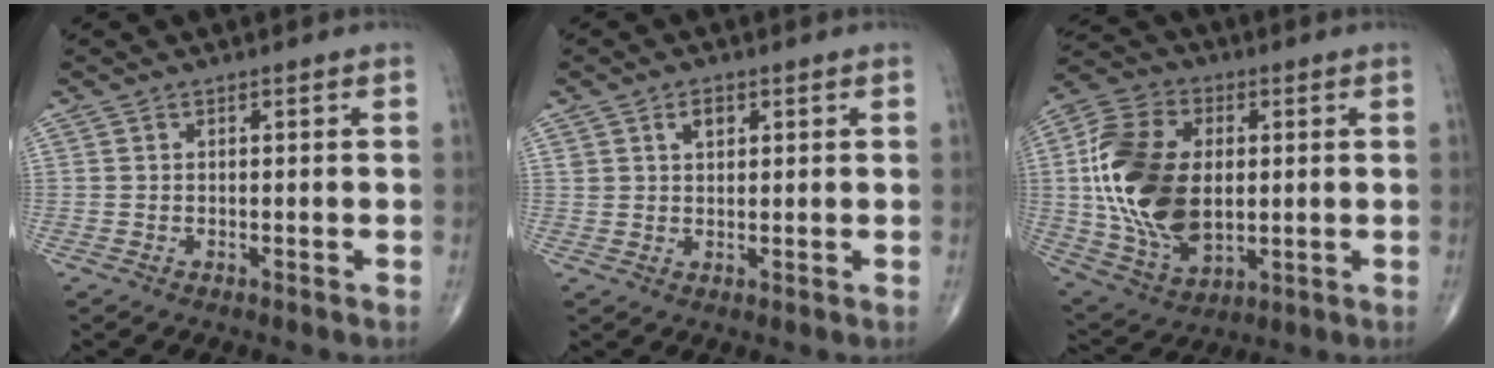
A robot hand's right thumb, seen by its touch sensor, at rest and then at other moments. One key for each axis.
{"total": 3.0, "fx": 1.5, "fy": 1.8, "fz": 1.9, "tx": -0.023, "ty": -0.006, "tz": 0.026}
{"total": 21.4, "fx": 1.4, "fy": 13.5, "fz": 16.5, "tx": -0.321, "ty": -0.007, "tz": 0.033}